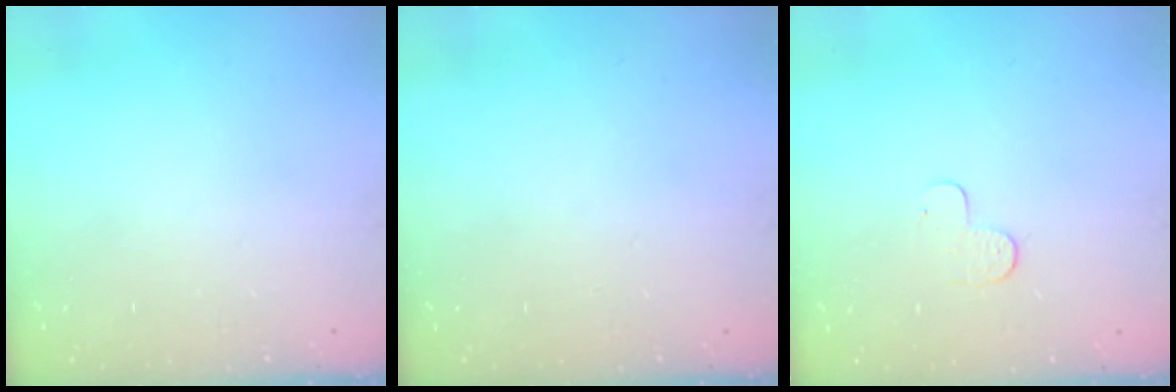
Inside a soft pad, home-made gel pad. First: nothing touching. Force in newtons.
{"total": 0.8, "press": 0.5, "slide": 0.6}
{"total": 3.1, "press": 3.1, "slide": 0.3}